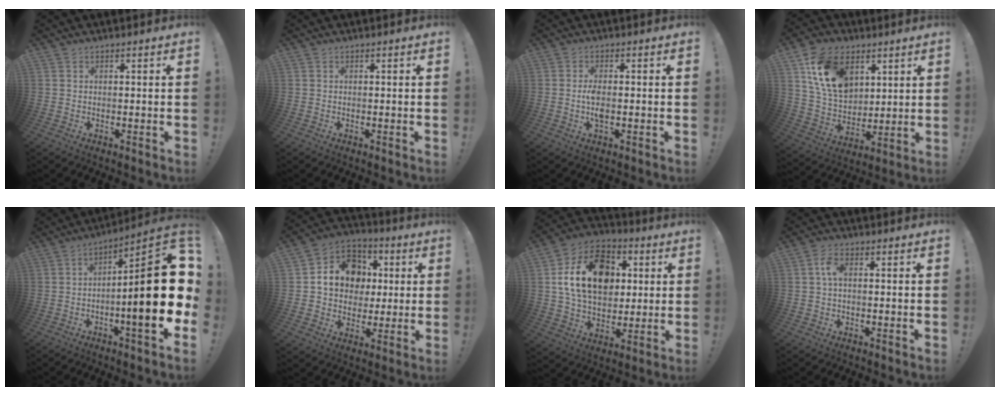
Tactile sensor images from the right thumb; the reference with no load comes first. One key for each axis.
{"total": 0.0}
{"total": 4.1, "fx": -0.5, "fy": 1.5, "fz": 3.7, "tx": -0.073, "ty": -0.004, "tz": -0.014}
{"total": 17.7, "fx": 7.8, "fy": 12.2, "fz": 10.2, "tx": -0.183, "ty": -0.031, "tz": 0.149}
{"total": 22.7, "fx": -1.6, "fy": 4.4, "fz": 22.2, "tx": -0.337, "ty": 0.009, "tz": -0.028}
{"total": 14.7, "fx": 2.9, "fy": 12.6, "fz": 7.0, "tx": -0.095, "ty": 0.002, "tz": 0.068}
{"total": 19.8, "fx": 4.4, "fy": 14.3, "fz": 13.0, "tx": -0.211, "ty": 0.003, "tz": 0.084}
{"total": 4.2, "fx": 0.5, "fy": 2.2, "fz": 3.5, "tx": -0.059, "ty": 0.010, "tz": 0.007}